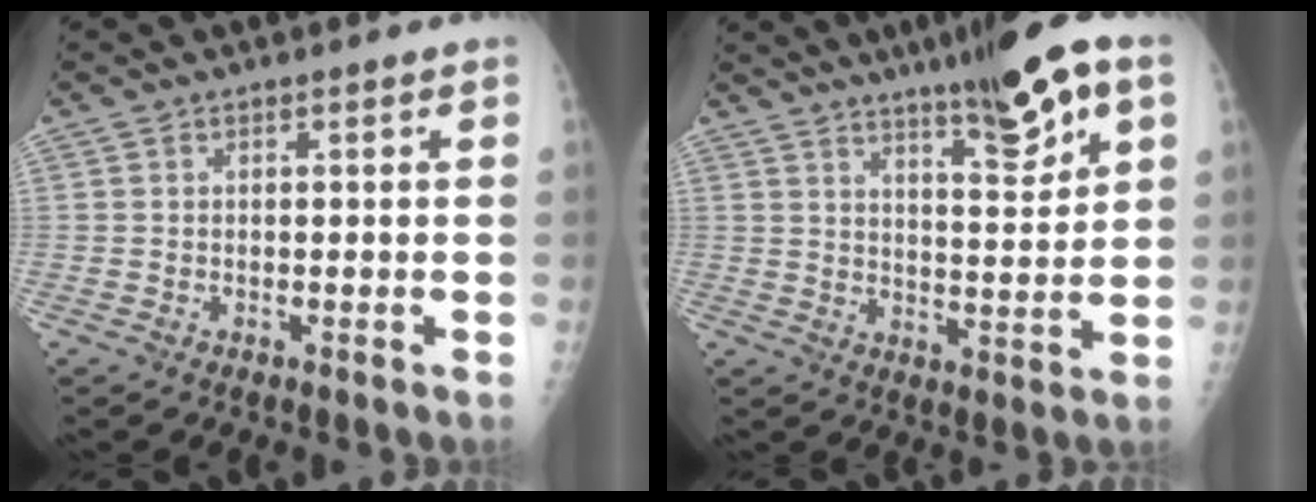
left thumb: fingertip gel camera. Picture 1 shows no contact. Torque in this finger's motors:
{"motor_torque": [1.18, 0.91, 0.93, -0.25, 0.33]}